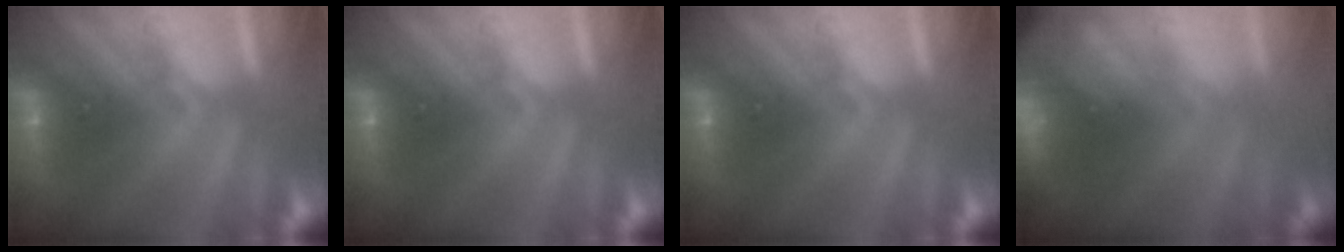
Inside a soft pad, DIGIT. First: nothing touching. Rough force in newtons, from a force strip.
{"total": 0.0}
{"total": 0.0}
{"total": 8.9}